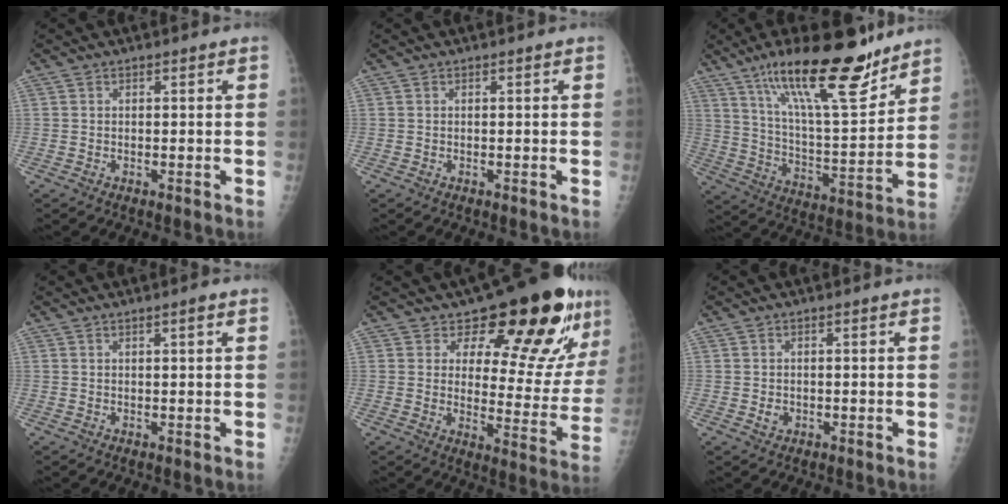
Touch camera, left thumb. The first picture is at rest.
{"total": 0.0}
{"total": 22.8, "force": [15.6, 6.0, 15.4], "torque": [-0.229, -0.075, 0.263]}
{"total": 1.3, "force": [0.7, 0.1, 1.1], "torque": [-0.016, -0.001, 0.010]}
{"total": 19.6, "force": [12.7, 7.9, 12.7], "torque": [-0.121, -0.095, 0.167]}
{"total": 1.5, "force": [-0.2, 1.3, 0.7], "torque": [-0.008, 0.001, 0.001]}